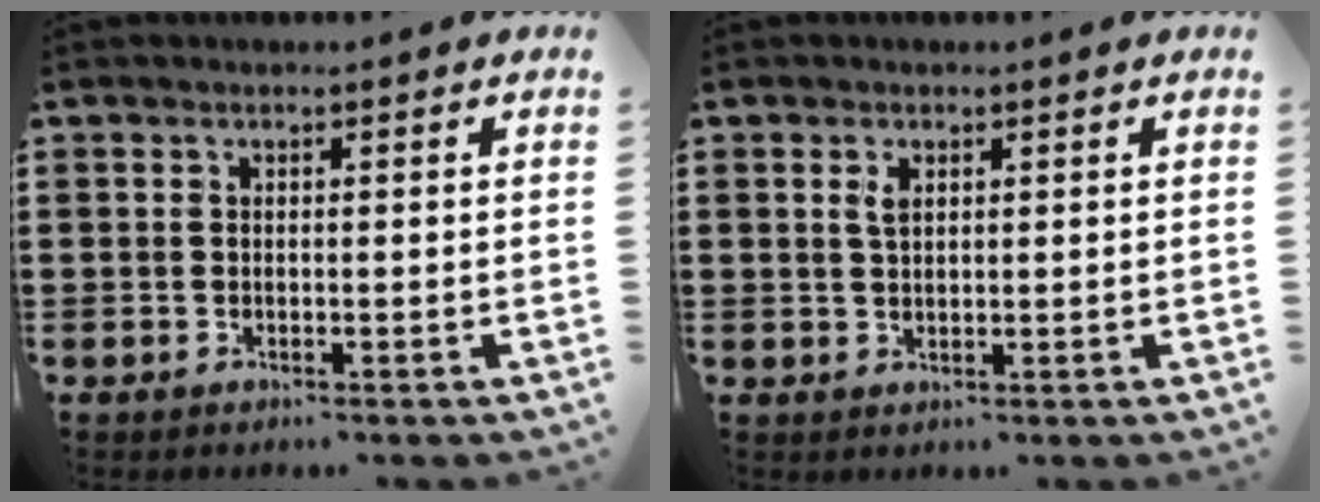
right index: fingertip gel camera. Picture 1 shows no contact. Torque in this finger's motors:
{"motor_torque": [0.08, 0.07, 0.04, 0.04]}